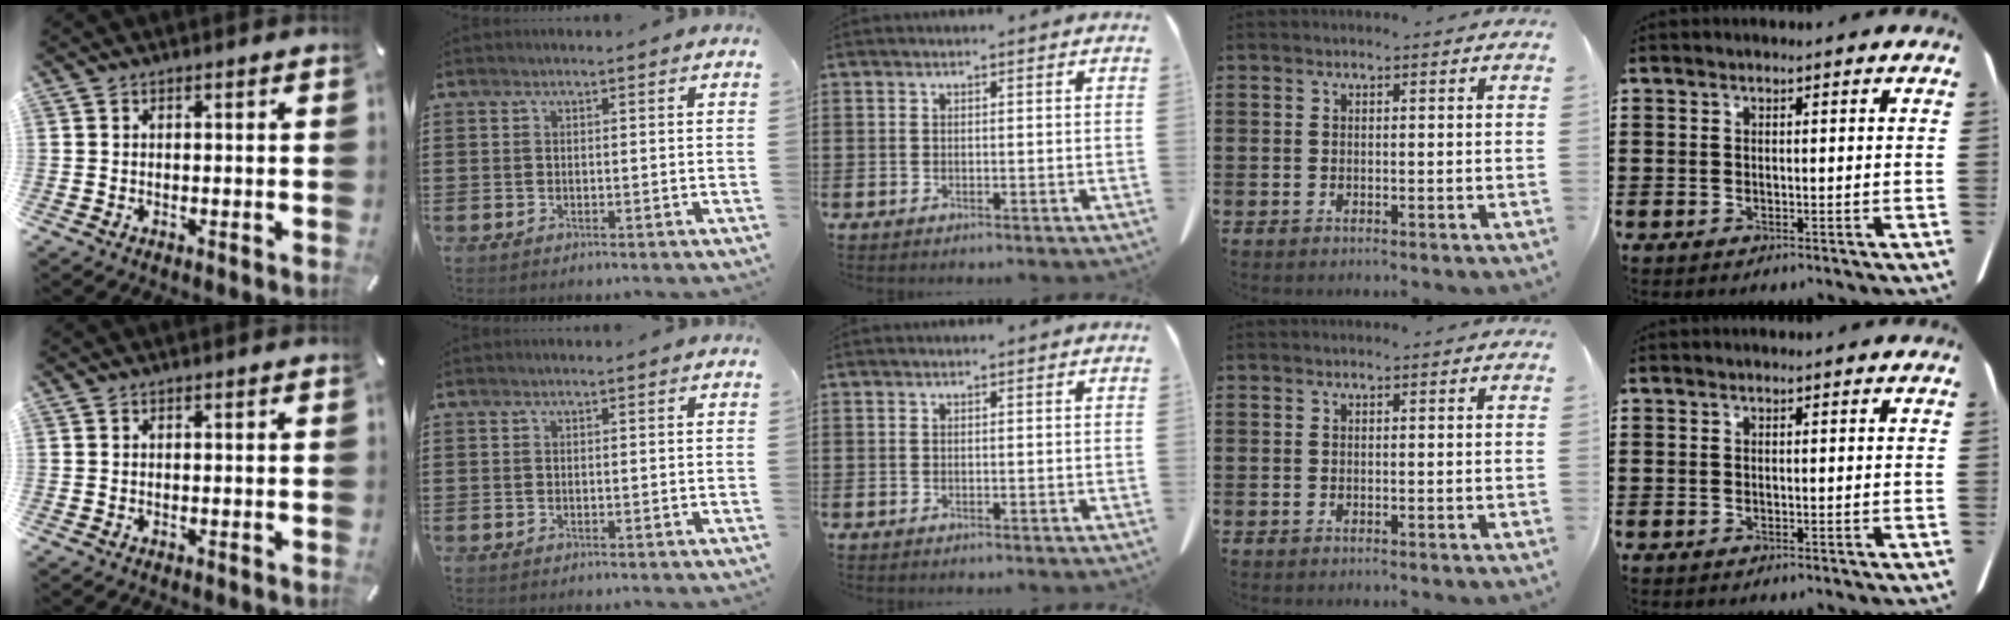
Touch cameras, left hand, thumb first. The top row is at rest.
{}